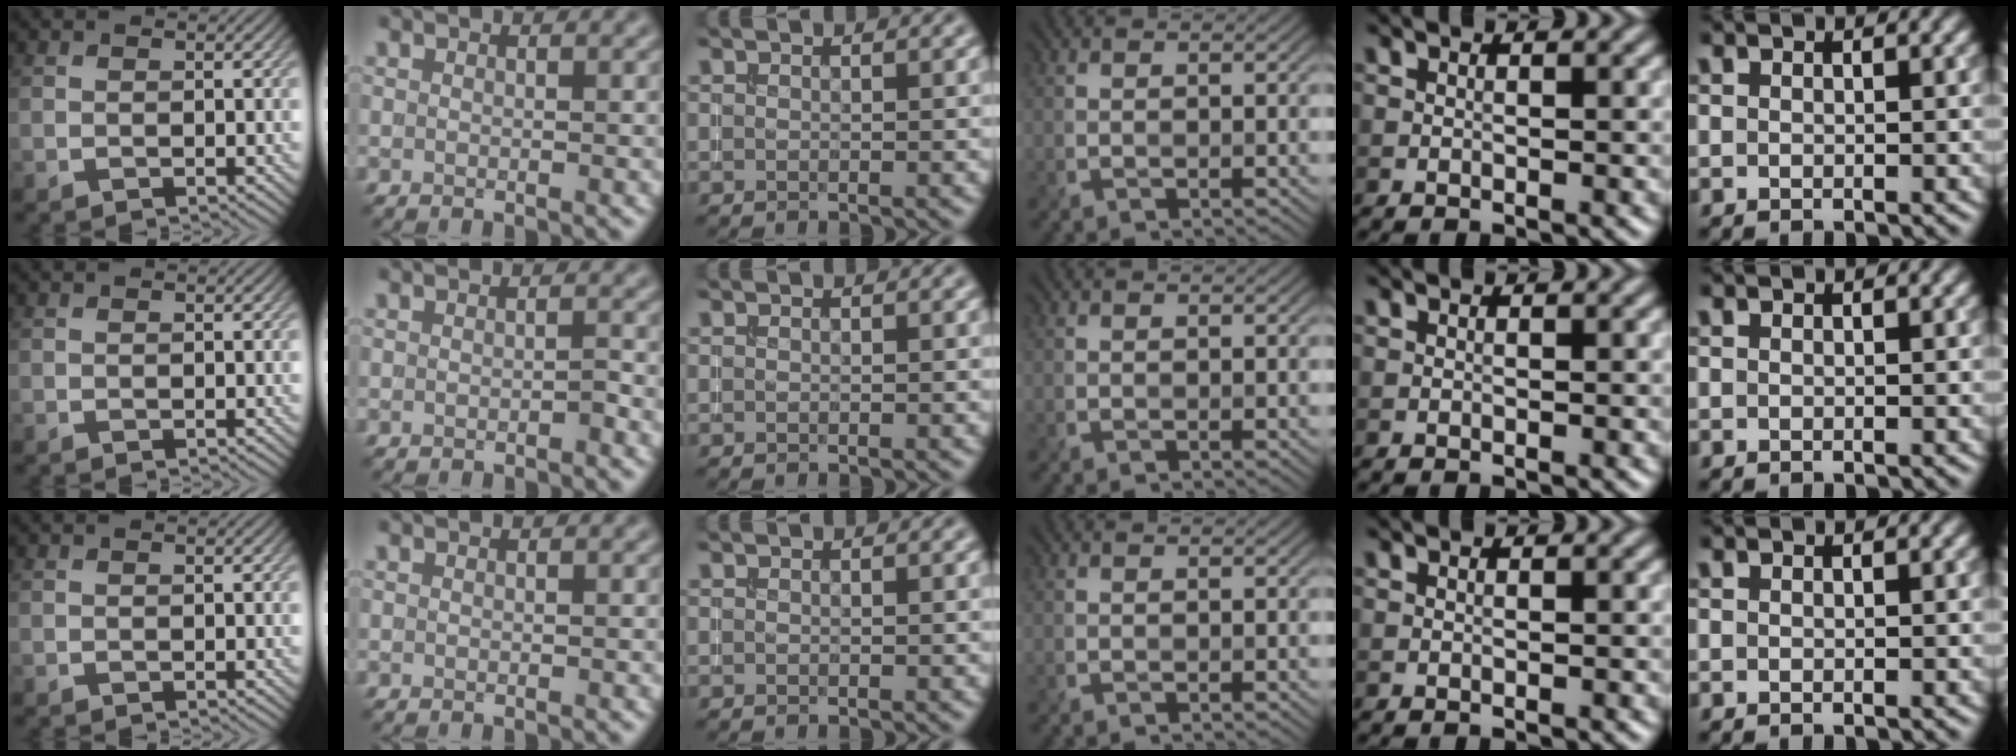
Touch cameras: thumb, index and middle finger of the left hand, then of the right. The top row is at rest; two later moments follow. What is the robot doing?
{"motion": "extract", "object": "drawer"}